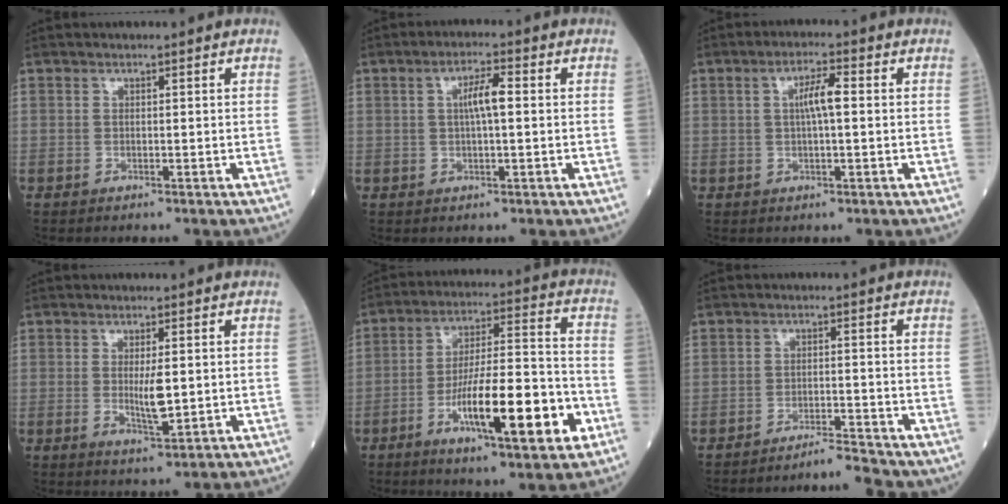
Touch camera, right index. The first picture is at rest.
{"total": 4.1, "force": [0.5, 0.6, 4.1], "torque": [-0.075, 0.009, 0.008]}
{"total": 4.1, "force": [0.5, 0.5, 4.1], "torque": [-0.075, 0.009, 0.007]}
{"total": 4.6, "force": [0.0, 1.0, 4.5], "torque": [-0.079, -0.007, 0.001]}
{"total": 17.3, "force": [-6.6, 2.7, 15.7], "torque": [-0.263, -0.001, -0.102]}
{"total": 3.8, "force": [-3.8, -0.5, 0.3], "torque": [-0.001, -0.009, -0.060]}